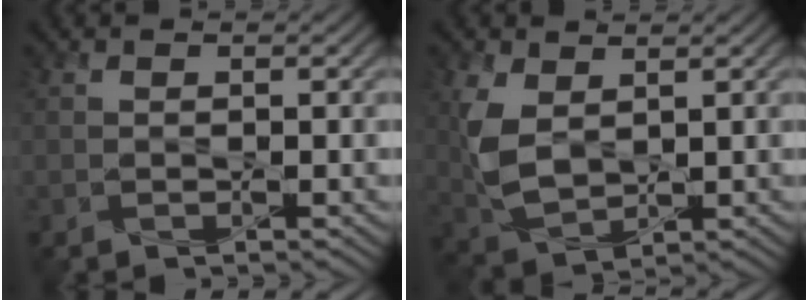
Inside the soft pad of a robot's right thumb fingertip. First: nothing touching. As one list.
[{"total": 6.3, "force": [1.9, 3.8, 4.6], "torque": [-0.118, -0.004, 0.040]}]